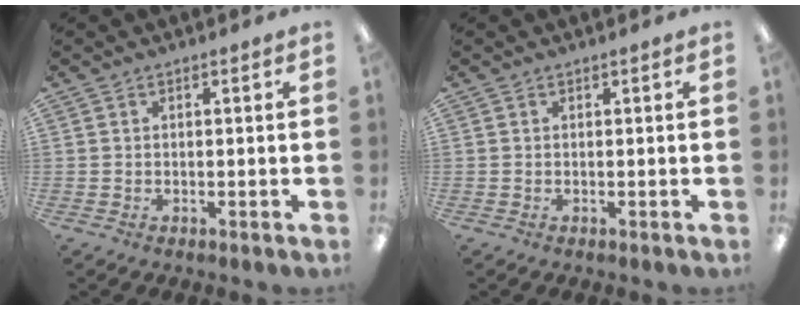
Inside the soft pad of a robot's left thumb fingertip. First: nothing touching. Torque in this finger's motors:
{"motor_torque": [-0.01, -0.03, 0.05, -0.04, 0.00]}